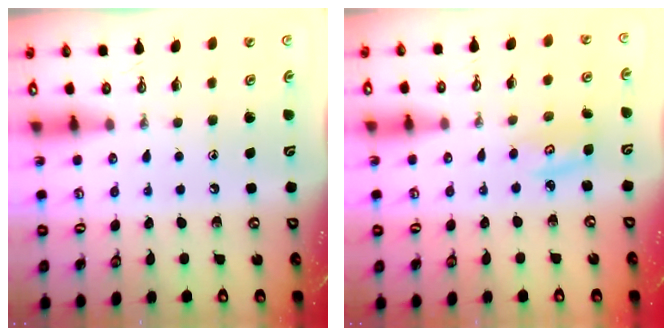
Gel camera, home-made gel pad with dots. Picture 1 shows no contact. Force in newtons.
{"total": 2.8, "press": 2.8, "slide": 0.2}